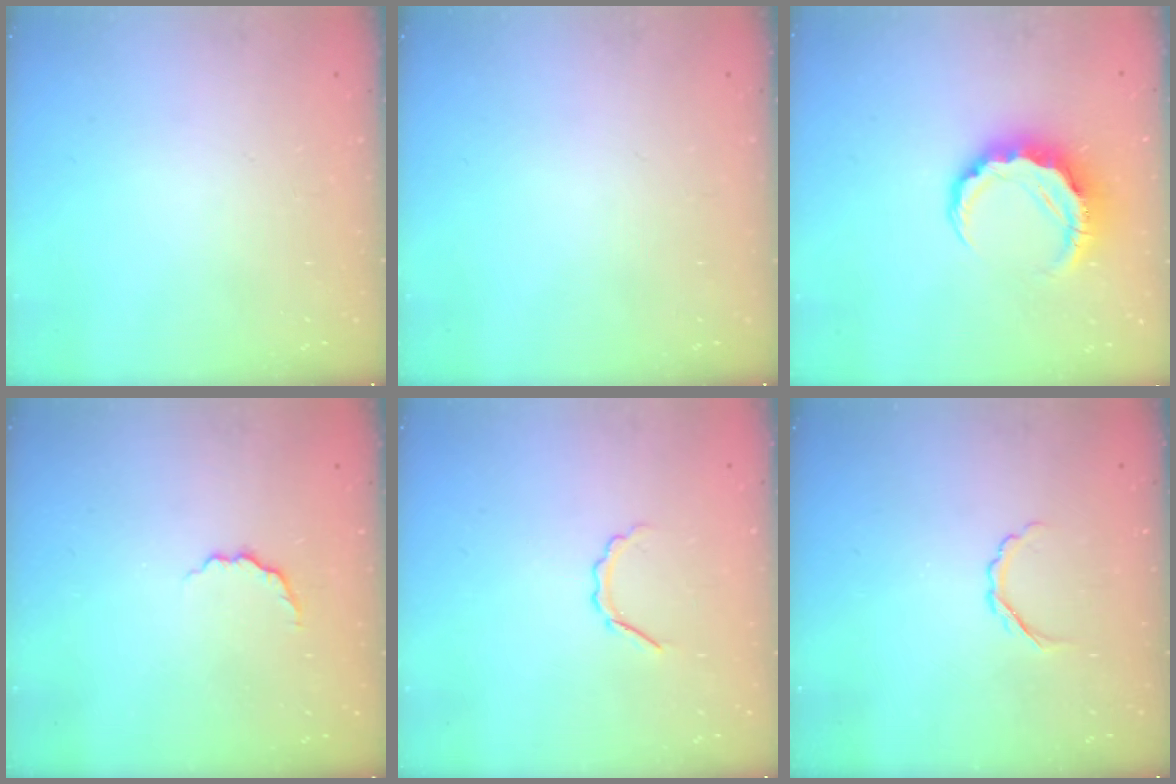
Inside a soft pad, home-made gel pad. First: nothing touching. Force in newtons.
{"total": 0.0}
{"total": 8.5, "press": 8.3, "slide": 1.8}
{"total": 3.2, "press": 3.1, "slide": 0.8}
{"total": 3.5, "press": 3.4, "slide": 0.7}
{"total": 2.7, "press": 2.6, "slide": 0.7}